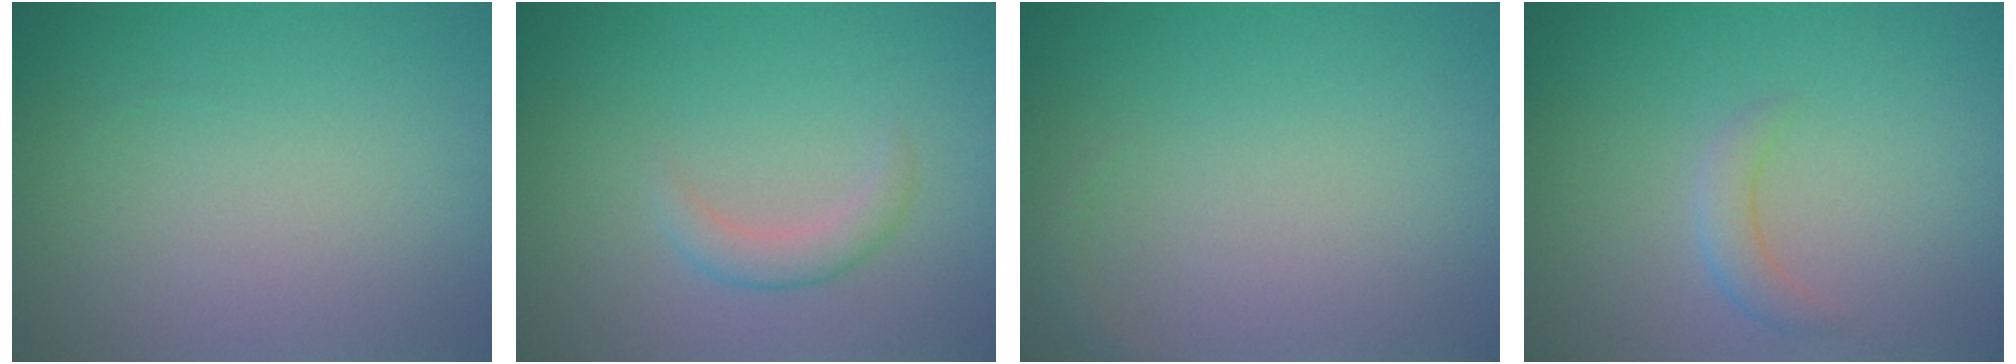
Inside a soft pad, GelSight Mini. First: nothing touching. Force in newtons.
{"total": 2.0, "press": 2.0, "slide": 0.1}
{"total": 0.6, "press": 0.6, "slide": 0.1}
{"total": 1.8, "press": 1.8, "slide": 0.2}